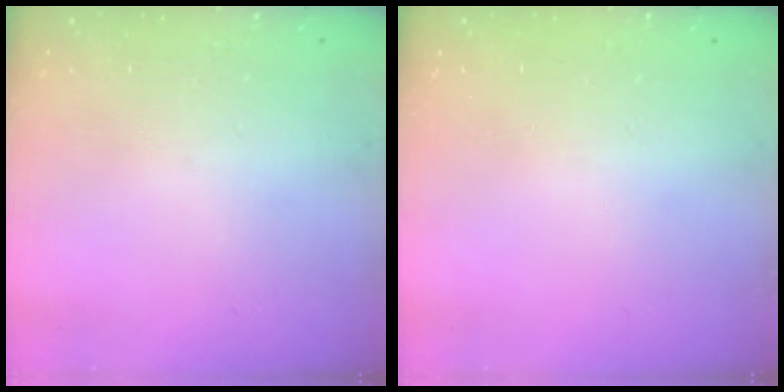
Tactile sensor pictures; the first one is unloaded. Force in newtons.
{"total": 0.0}